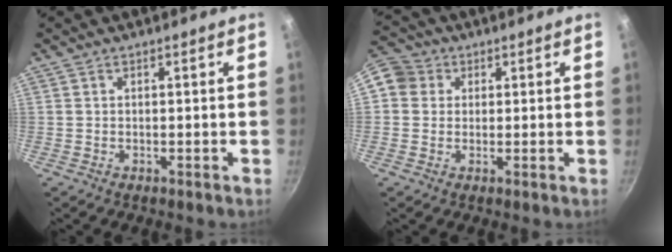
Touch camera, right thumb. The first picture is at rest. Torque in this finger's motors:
{"motor_torque": [1.28, 1.66, 0.31, -0.17, 0.18]}